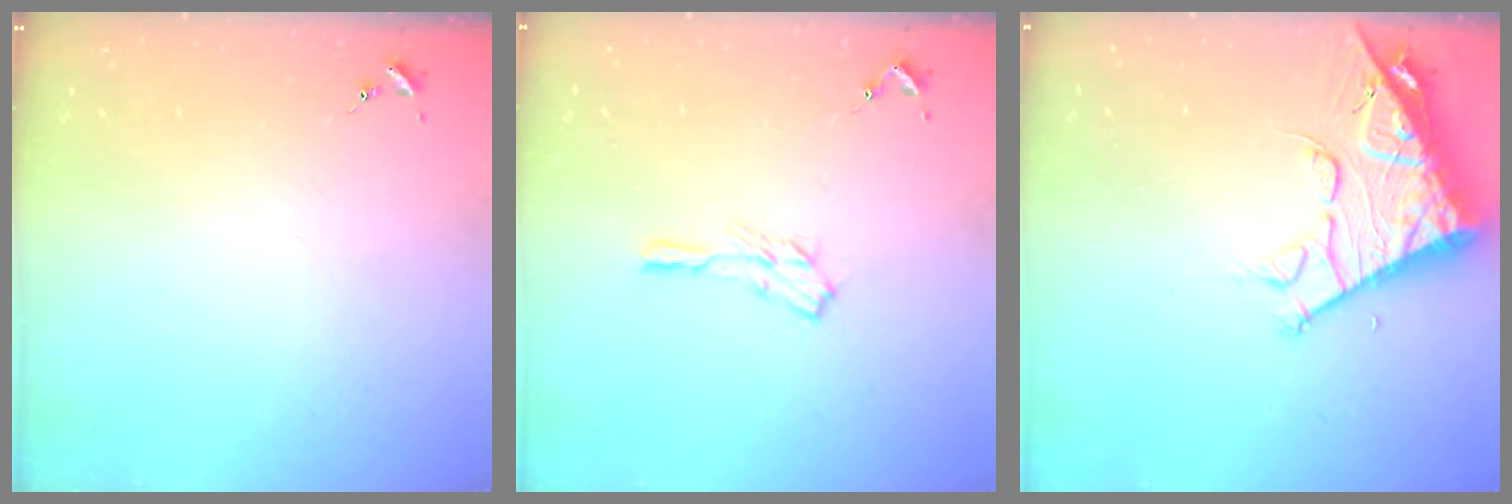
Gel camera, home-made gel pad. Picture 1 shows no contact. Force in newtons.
{"total": 5.1, "press": 5.1, "slide": 0.6}
{"total": 13.9, "press": 13.8, "slide": 1.4}